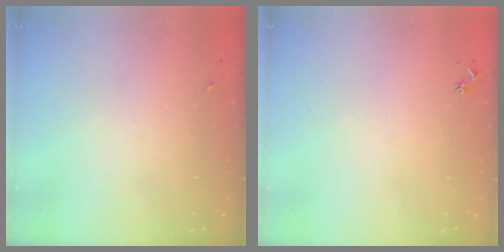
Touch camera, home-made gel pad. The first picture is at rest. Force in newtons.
{"total": 3.0, "press": 2.9, "slide": 0.4}